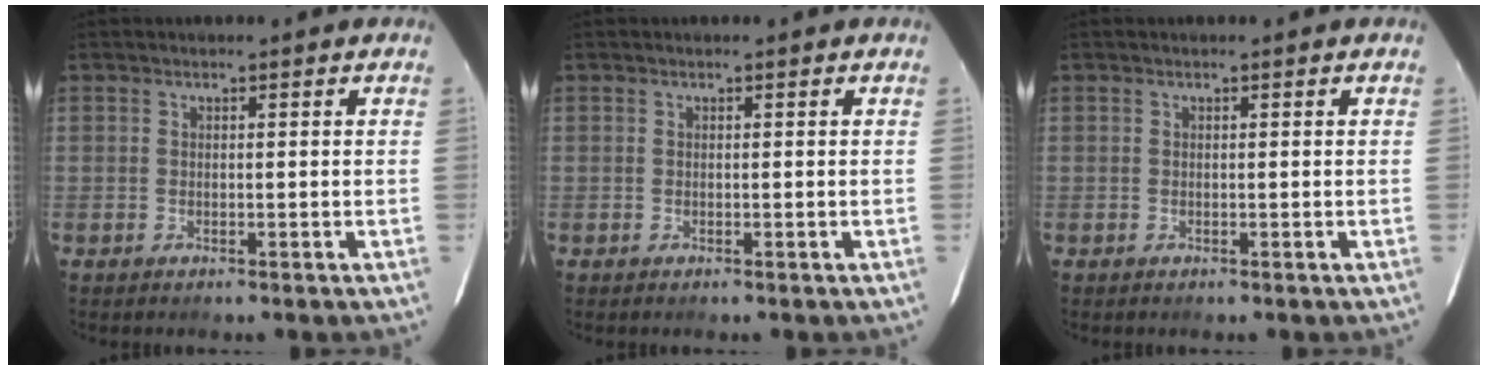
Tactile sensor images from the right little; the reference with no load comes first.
{"total": 0.0}
{"total": 0.0}